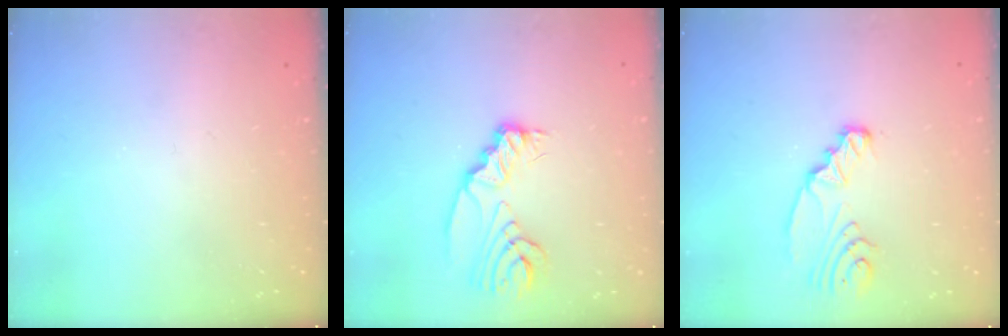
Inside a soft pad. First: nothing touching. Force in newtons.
{"total": 9.7, "press": 9.7, "slide": 0.8}
{"total": 4.5, "press": 4.5, "slide": 0.4}